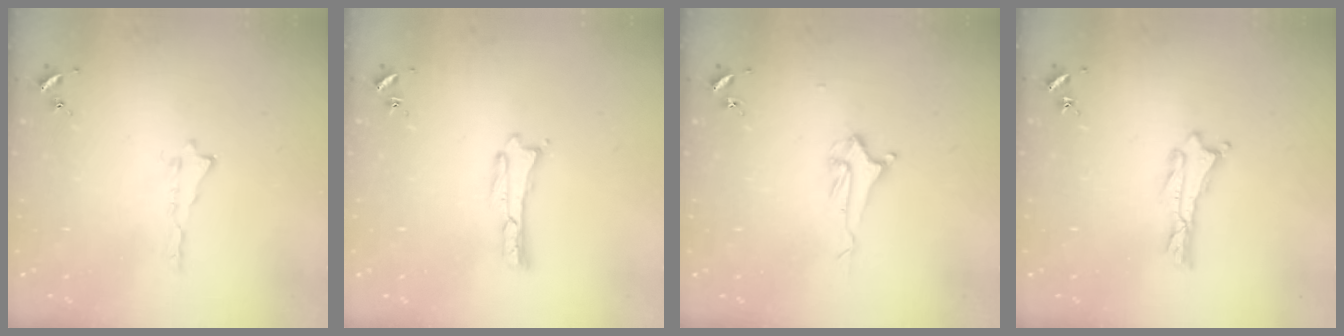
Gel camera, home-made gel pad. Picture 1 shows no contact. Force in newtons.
{"total": 0.0}
{"total": 2.2, "press": 2.2, "slide": 0.3}
{"total": 0.0}